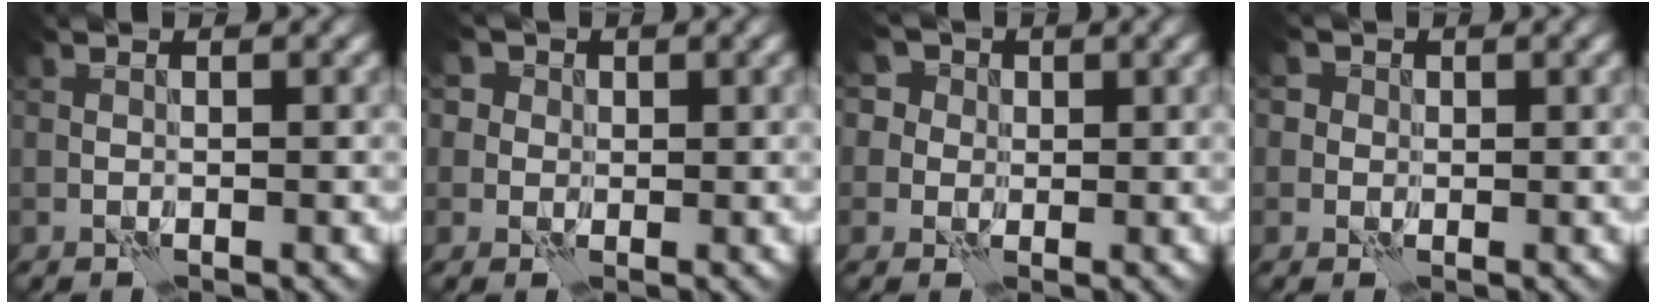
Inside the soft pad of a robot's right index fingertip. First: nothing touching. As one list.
[{"total": 4.2, "force": [1.9, 3.4, 1.4], "torque": [-0.019, 0.014, 0.011]}, {"total": 6.1, "force": [2.9, 4.9, 2.3], "torque": [-0.038, 0.026, 0.020]}, {"total": 2.8, "force": [1.2, 2.4, 0.9], "torque": [-0.002, 0.013, 0.002]}]